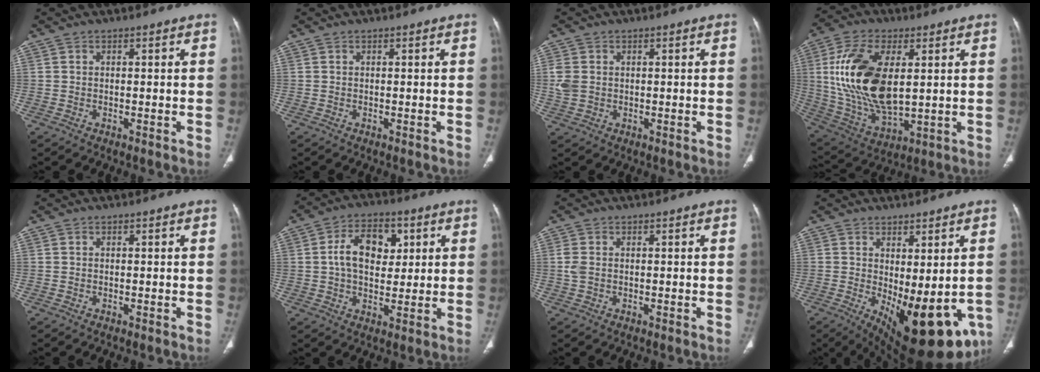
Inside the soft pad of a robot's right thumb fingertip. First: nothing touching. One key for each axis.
{"total": 0.0}
{"total": 3.7, "fx": 0.2, "fy": 3.0, "fz": 2.2, "tx": -0.051, "ty": 0.001, "tz": 0.008}
{"total": 20.7, "fx": 3.3, "fy": 10.9, "fz": 17.3, "tx": -0.340, "ty": -0.019, "tz": 0.070}
{"total": 0.0}
{"total": 10.7, "fx": 2.3, "fy": 7.0, "fz": 7.7, "tx": -0.100, "ty": 0.003, "tz": 0.035}
{"total": 1.8, "fx": 0.0, "fy": 1.2, "fz": 1.3, "tx": -0.042, "ty": 0.000, "tz": -0.001}
{"total": 17.4, "fx": -4.2, "fy": 7.1, "fz": 15.3, "tx": -0.185, "ty": -0.021, "tz": -0.033}